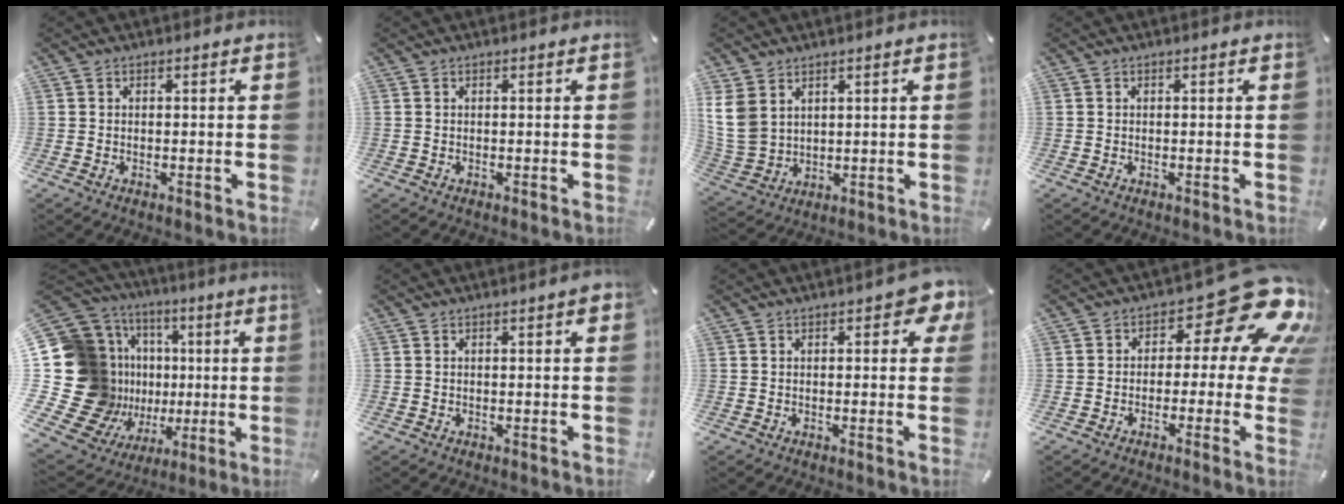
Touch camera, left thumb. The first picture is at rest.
{"total": 0.0}
{"total": 8.8, "force": [3.5, 6.9, 4.1], "torque": [-0.128, -0.013, 0.067]}
{"total": 0.0}
{"total": 23.4, "force": [0.6, 19.0, 13.8], "torque": [-0.254, -0.055, 0.068]}
{"total": 1.8, "force": [0.3, 0.5, 1.7], "torque": [-0.031, 0.005, 0.003]}
{"total": 5.0, "force": [1.7, 2.5, 4.0], "torque": [-0.048, 0.001, 0.024]}
{"total": 18.4, "force": [7.4, 8.3, 14.7], "torque": [-0.185, -0.049, 0.119]}